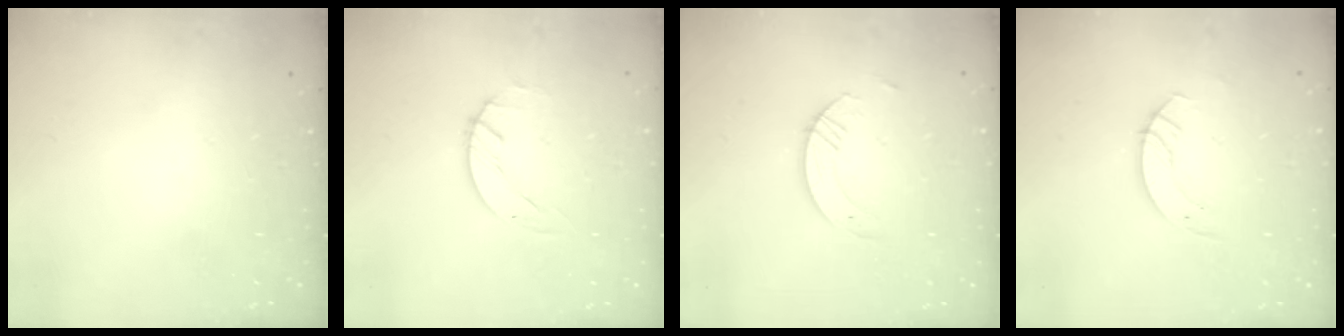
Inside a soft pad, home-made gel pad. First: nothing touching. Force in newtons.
{"total": 0.6, "press": 0.6, "slide": 0.1}
{"total": 4.3, "press": 4.2, "slide": 0.3}
{"total": 3.5, "press": 3.5, "slide": 0.3}